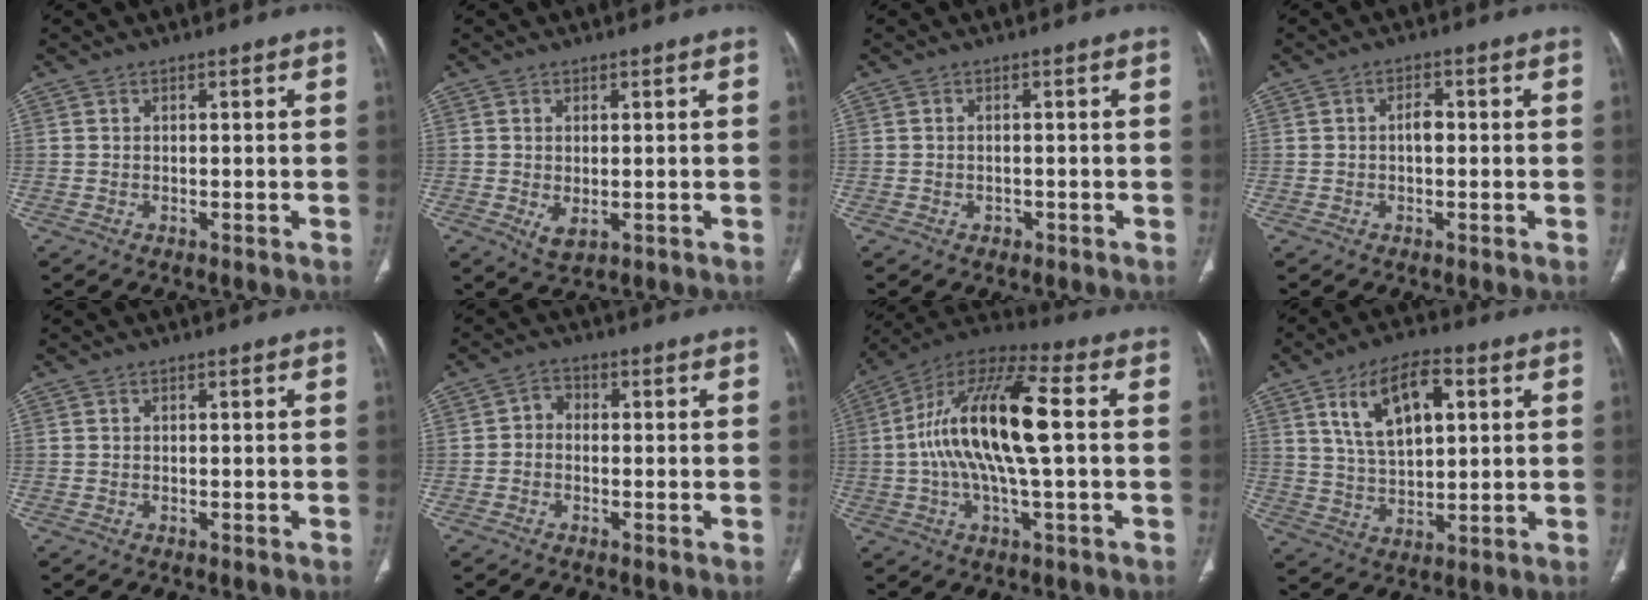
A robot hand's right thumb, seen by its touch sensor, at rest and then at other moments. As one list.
[{"total": 3.1, "force": [-0.5, 1.6, 2.6], "torque": [-0.044, -0.006, 0.004]}, {"total": 0.9, "force": [-0.4, 0.7, 0.4], "torque": [-0.004, 0.004, -0.002]}, {"total": 2.1, "force": [-0.1, 1.2, 1.7], "torque": [-0.023, 0.005, -0.004]}, {"total": 0.0}, {"total": 2.3, "force": [-0.5, 1.8, 1.3], "torque": [-0.012, 0.013, -0.020]}, {"total": 18.6, "force": [0.9, 5.8, 17.6], "torque": [-0.348, 0.034, 0.009]}, {"total": 12.7, "force": [4.6, 6.5, 9.9], "torque": [-0.157, -0.007, 0.086]}]